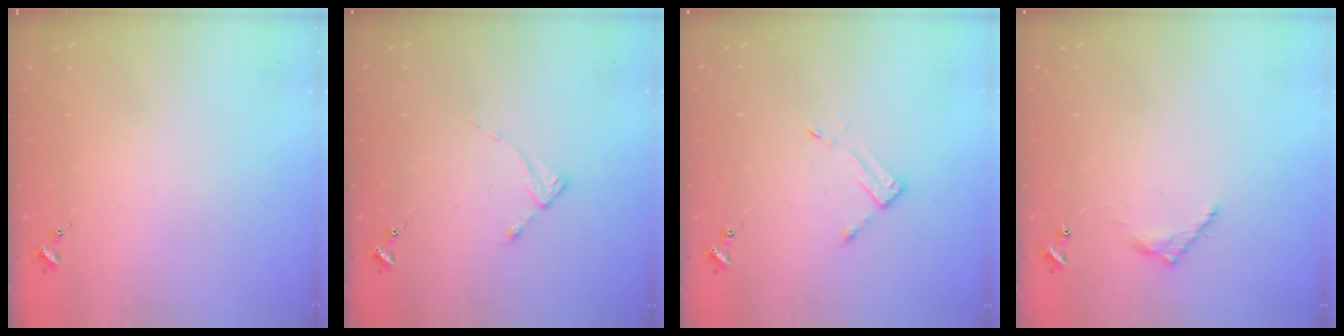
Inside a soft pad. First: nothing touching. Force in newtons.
{"total": 2.4, "press": 2.4, "slide": 0.3}
{"total": 3.3, "press": 3.3, "slide": 0.3}
{"total": 6.3, "press": 6.3, "slide": 0.4}